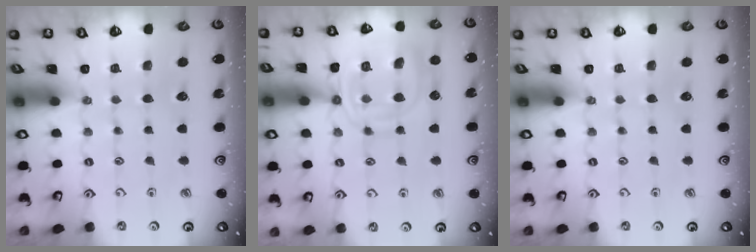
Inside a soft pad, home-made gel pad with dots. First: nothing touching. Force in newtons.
{"total": 12.3, "press": 12.3, "slide": 1.1}
{"total": 0.0}